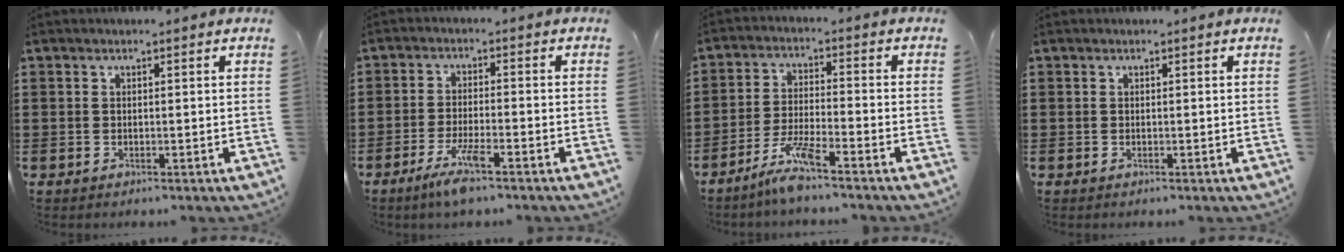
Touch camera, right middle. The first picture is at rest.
{"total": 5.1, "force": [-3.2, 0.5, 3.9], "torque": [-0.083, -0.009, -0.059]}
{"total": 5.9, "force": [-4.8, 0.2, 3.4], "torque": [-0.076, -0.010, -0.092]}
{"total": 0.0}